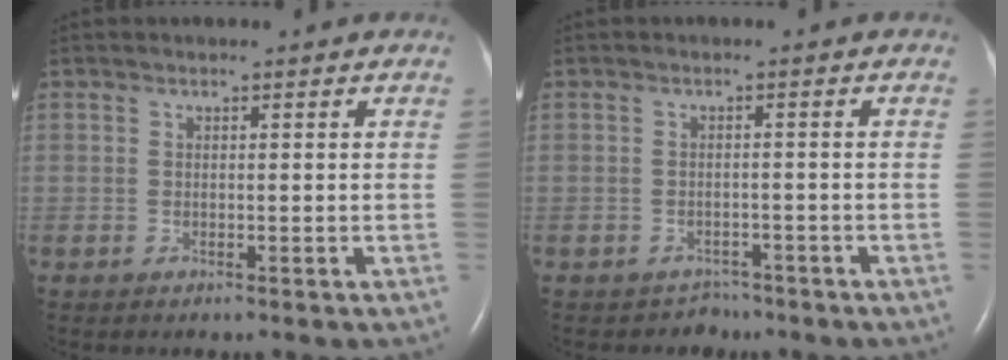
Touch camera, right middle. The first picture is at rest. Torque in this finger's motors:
{"motor_torque": [-0.02, 0.02, -0.01, 0.00]}